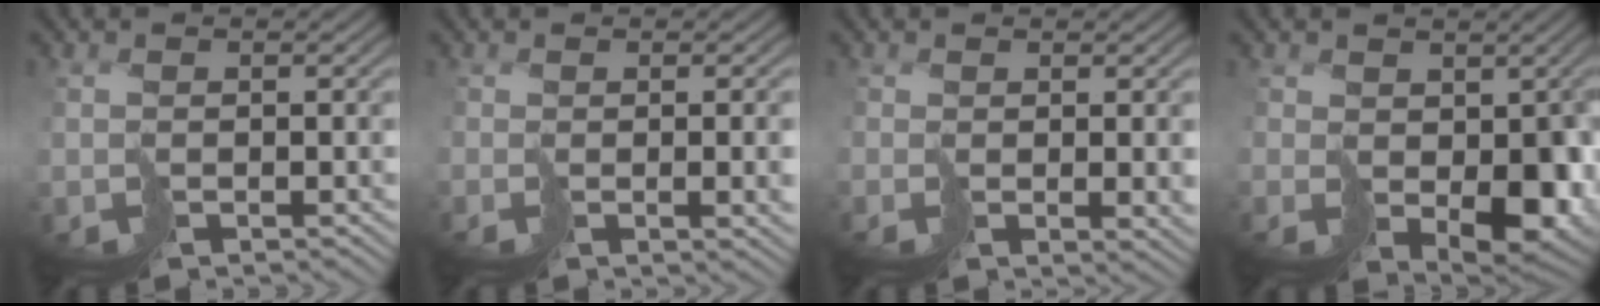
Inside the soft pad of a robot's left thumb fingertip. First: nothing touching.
{"total": 2.9, "force": [-0.5, 1.1, 2.6], "torque": [-0.031, -0.019, 0.014]}
{"total": 1.9, "force": [0.2, 1.0, 1.6], "torque": [-0.021, -0.017, 0.017]}
{"total": 5.8, "force": [0.3, 4.3, 3.8], "torque": [-0.060, -0.027, 0.014]}